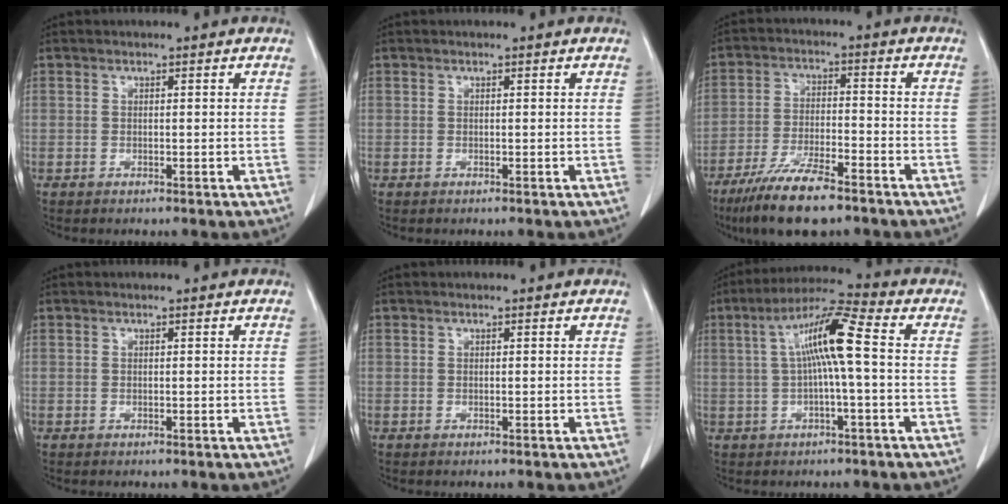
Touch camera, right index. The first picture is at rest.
{"total": 0.0}
{"total": 11.2, "force": [-8.2, 2.3, 7.2], "torque": [-0.135, -0.023, -0.146]}
{"total": 0.0}
{"total": 0.0}
{"total": 9.3, "force": [0.7, 0.3, 9.2], "torque": [-0.173, 0.026, 0.011]}